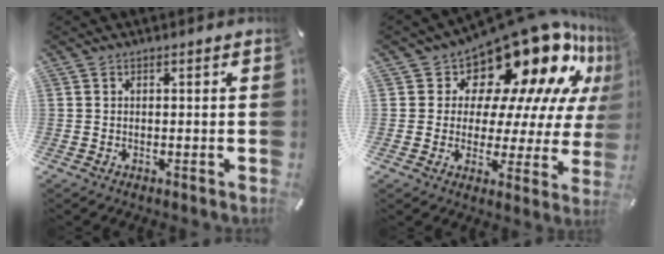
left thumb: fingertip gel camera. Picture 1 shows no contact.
{"total": 19.5, "force": [14.3, 9.0, 9.8], "torque": [-0.131, -0.128, 0.237]}